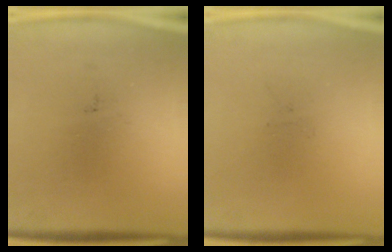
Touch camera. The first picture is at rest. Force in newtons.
{"total": 0.0}